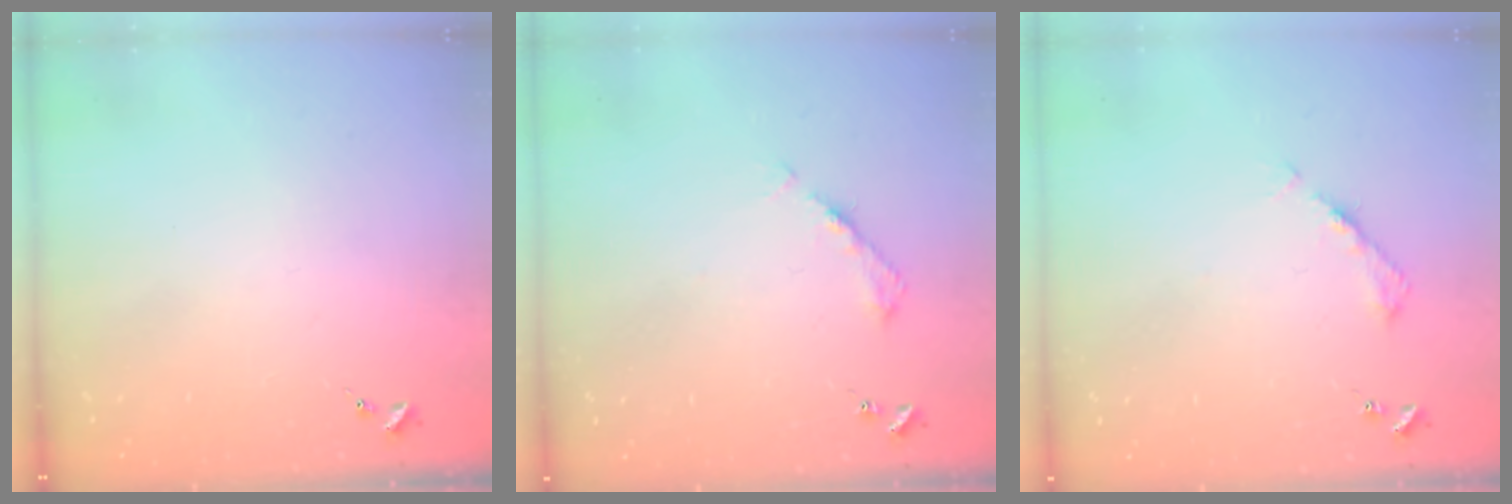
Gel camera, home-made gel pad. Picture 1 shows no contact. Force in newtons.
{"total": 5.3, "press": 5.3, "slide": 0.5}
{"total": 5.3, "press": 5.3, "slide": 0.5}